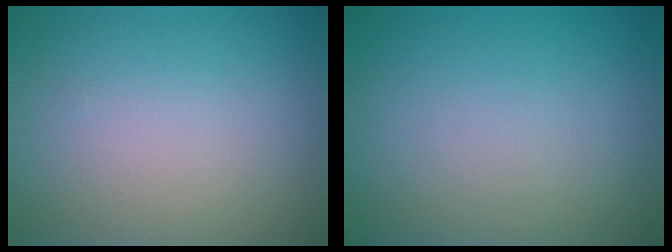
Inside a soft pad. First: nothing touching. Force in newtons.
{"total": 0.0}